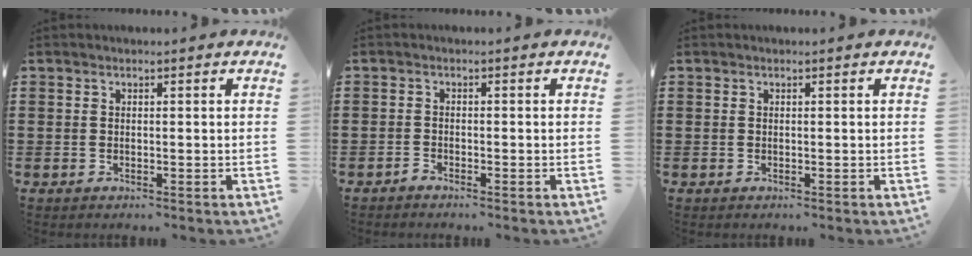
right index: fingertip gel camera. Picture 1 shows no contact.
{"total": 1.1, "force": [-1.0, 0.0, 0.2], "torque": [-0.008, -0.002, -0.020]}
{"total": 0.0}